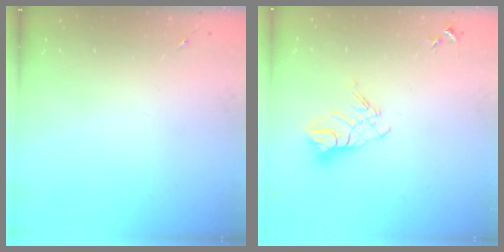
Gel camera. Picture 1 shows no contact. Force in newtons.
{"total": 10.9, "press": 10.8, "slide": 0.9}